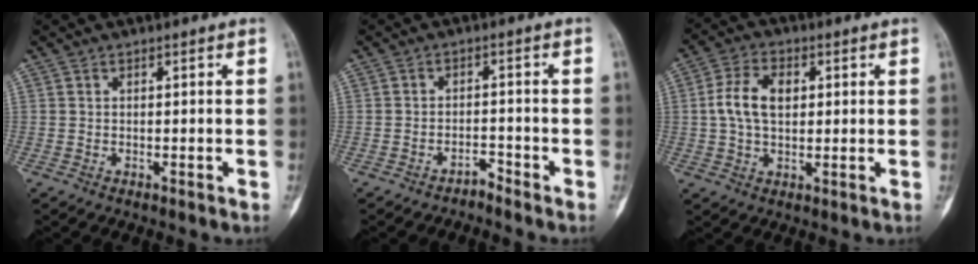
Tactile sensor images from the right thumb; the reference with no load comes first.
{"total": 2.1, "force": [-2.1, 0.6, 0.0], "torque": [0.008, 0.017, -0.033]}
{"total": 7.8, "force": [1.1, 5.0, 5.9], "torque": [-0.104, 0.016, 0.017]}